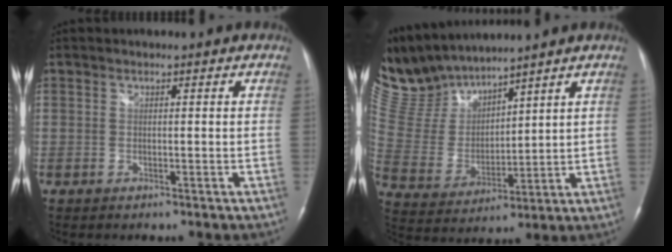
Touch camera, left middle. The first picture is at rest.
{"total": 11.5, "force": [11.2, 1.5, 2.0], "torque": [-0.070, 0.009, 0.248]}